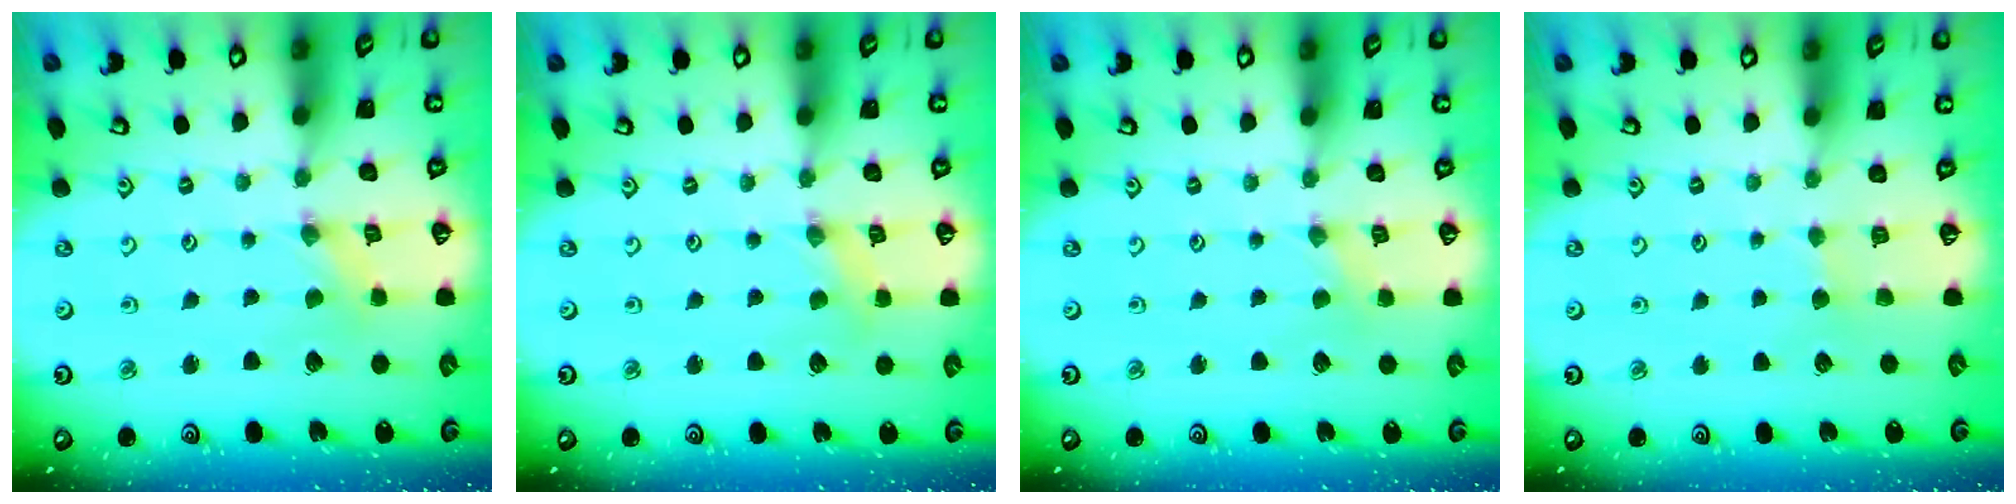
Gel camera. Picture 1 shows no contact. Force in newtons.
{"total": 1.9, "press": 1.9, "slide": 0.3}
{"total": 0.0}
{"total": 2.2, "press": 2.2, "slide": 0.2}